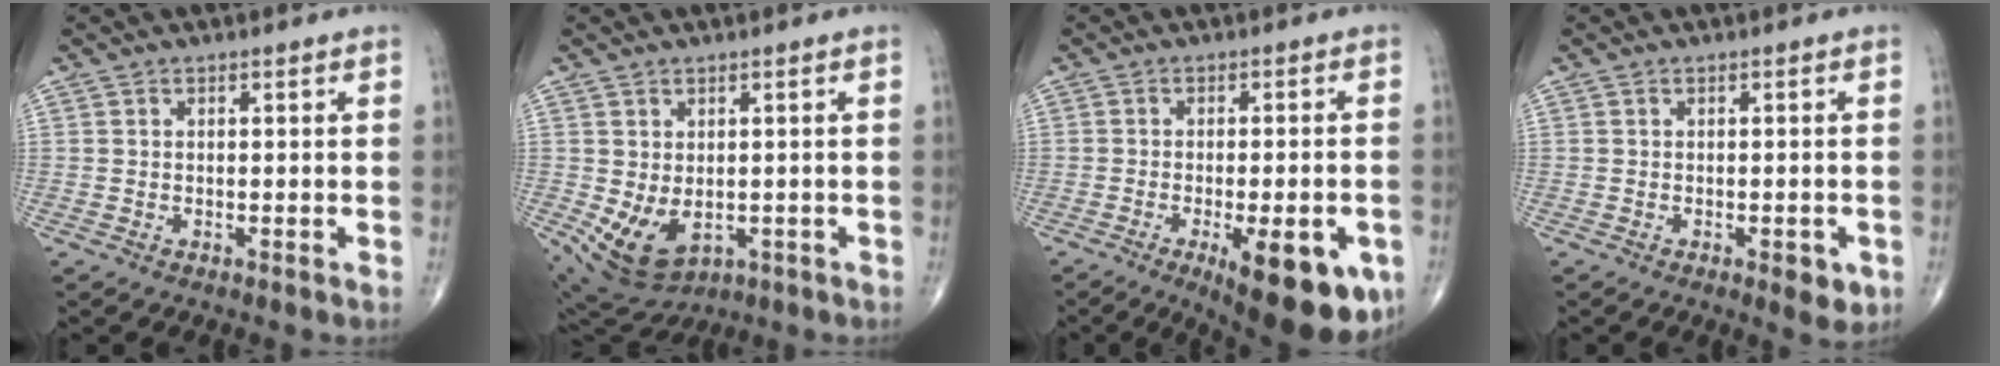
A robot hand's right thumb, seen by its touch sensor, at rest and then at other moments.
{"total": 8.7, "force": [-1.3, 5.8, 6.3], "torque": [-0.103, -0.008, 0.001]}
{"total": 16.3, "force": [-6.9, 5.8, 13.6], "torque": [-0.131, 0.001, -0.082]}
{"total": 3.7, "force": [-1.4, 1.6, 3.0], "torque": [-0.026, -0.004, -0.012]}